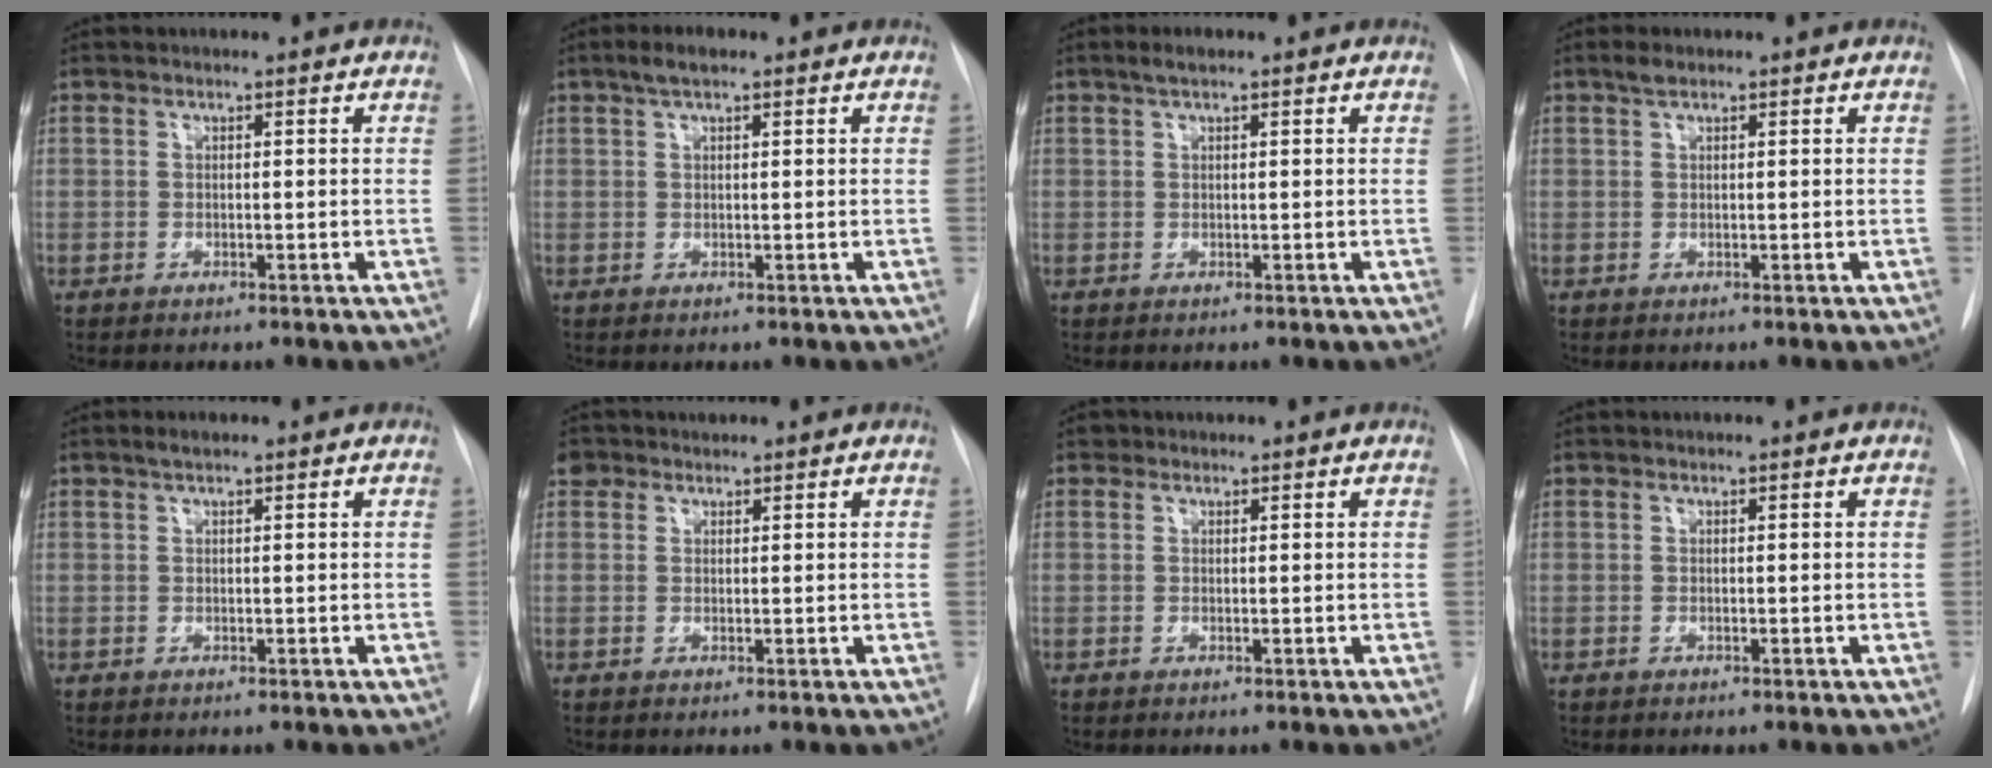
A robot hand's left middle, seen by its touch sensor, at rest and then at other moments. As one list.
[{"total": 2.7, "force": [1.8, 0.8, 1.9], "torque": [-0.039, 0.013, 0.032]}, {"total": 1.6, "force": [1.1, 0.4, 1.1], "torque": [-0.022, 0.009, 0.018]}, {"total": 1.3, "force": [0.9, 0.4, 0.8], "torque": [-0.016, 0.008, 0.018]}, {"total": 1.0, "force": [0.7, 0.2, 0.7], "torque": [-0.013, 0.005, 0.014]}, {"total": 1.9, "force": [1.2, 1.5, 0.1], "torque": [0.003, 0.013, 0.017]}, {"total": 0.7, "force": [0.4, 0.5, 0.0], "torque": [0.004, 0.004, 0.004]}, {"total": 0.0}]